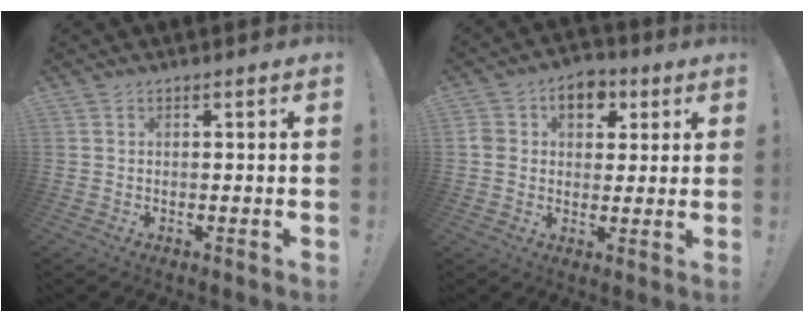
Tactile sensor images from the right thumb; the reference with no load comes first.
{"total": 9.5, "force": [3.0, 7.7, 4.7], "torque": [-0.070, 0.002, 0.061]}